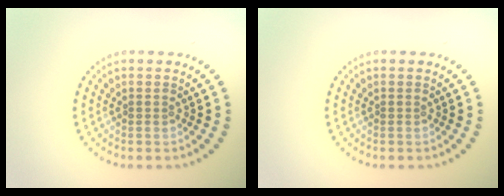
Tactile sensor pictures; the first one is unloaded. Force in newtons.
{"total": 0.0}